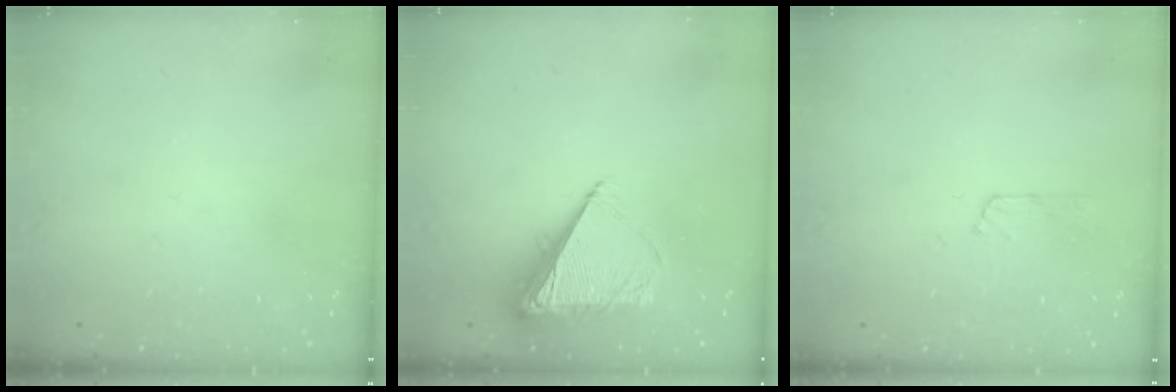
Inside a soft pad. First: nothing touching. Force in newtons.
{"total": 7.9, "press": 7.8, "slide": 1.1}
{"total": 2.7, "press": 2.7, "slide": 0.3}